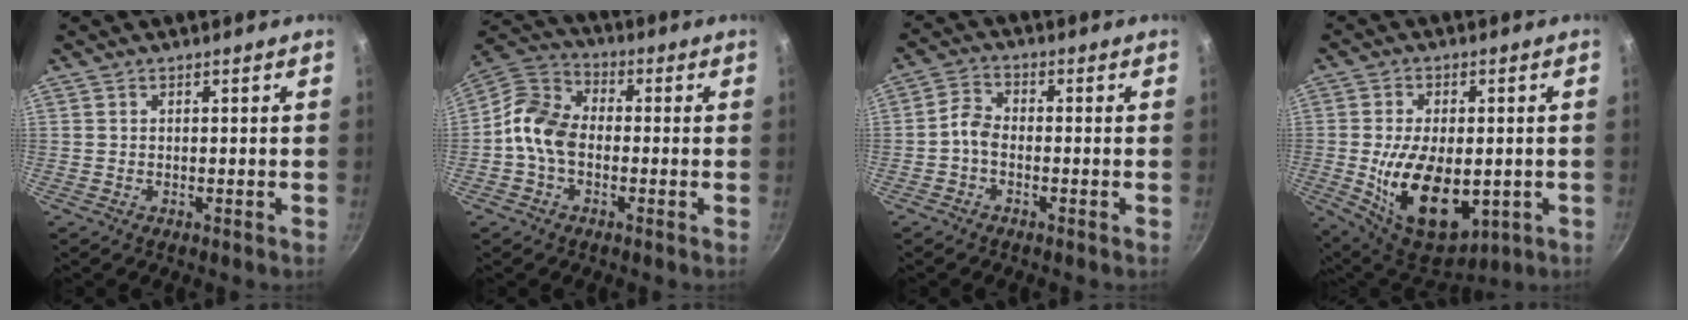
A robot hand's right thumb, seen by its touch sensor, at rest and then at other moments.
{"total": 10.4, "force": [-1.6, 7.3, 7.3], "torque": [-0.134, 0.031, -0.046]}
{"total": 4.2, "force": [-1.3, 2.8, 2.9], "torque": [-0.051, 0.017, -0.036]}
{"total": 17.7, "force": [-3.1, 9.9, 14.3], "torque": [-0.229, -0.011, -0.023]}